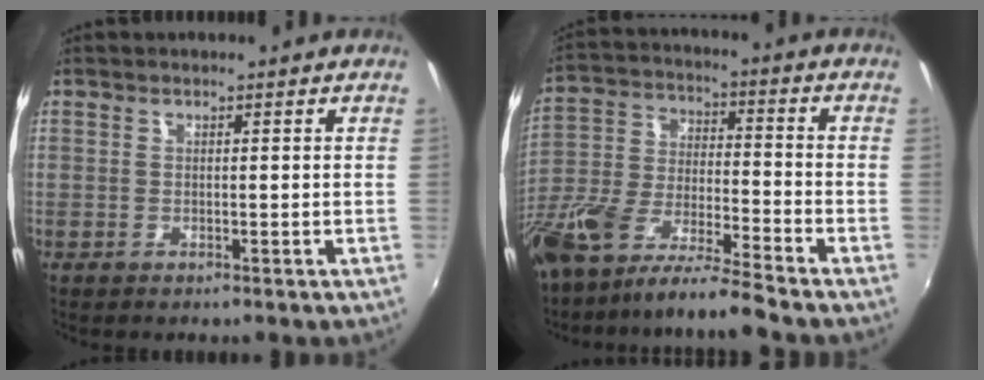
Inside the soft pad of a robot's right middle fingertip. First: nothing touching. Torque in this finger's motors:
{"motor_torque": [1.07, -1.07, 0.50, 0.21]}